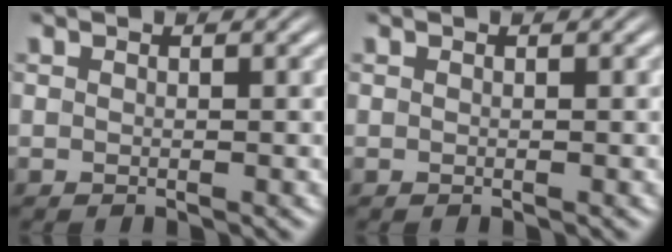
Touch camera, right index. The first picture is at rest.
{"total": 0.0}